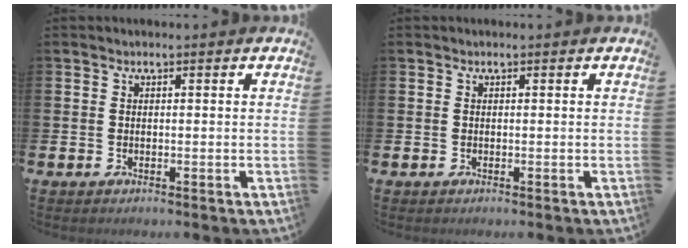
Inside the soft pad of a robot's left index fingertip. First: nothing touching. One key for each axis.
{"total": 0.0}